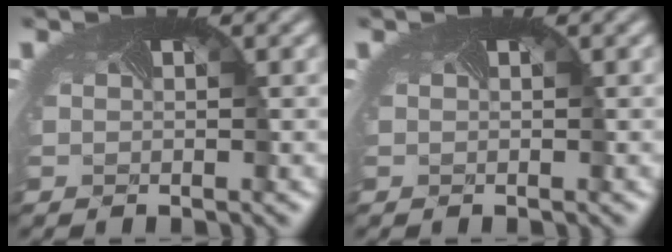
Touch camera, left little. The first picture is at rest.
{"total": 0.0}